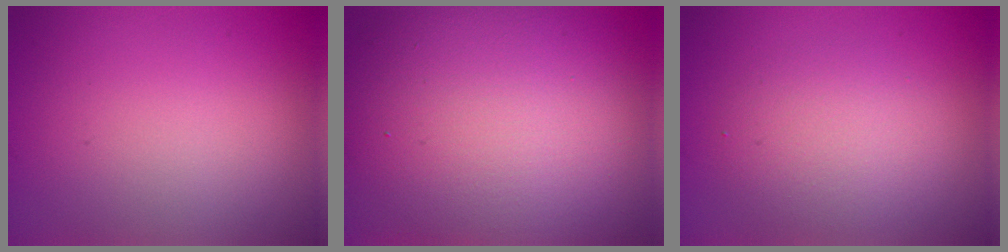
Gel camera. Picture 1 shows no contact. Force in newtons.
{"total": 16.6, "press": 16.6, "slide": 0.4}
{"total": 3.3, "press": 3.3, "slide": 0.4}